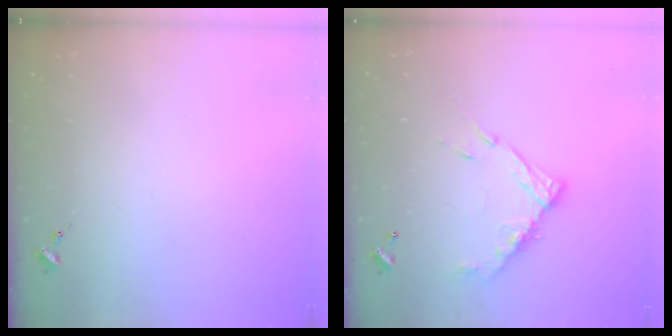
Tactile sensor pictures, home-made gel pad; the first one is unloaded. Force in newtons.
{"total": 13.3, "press": 13.3, "slide": 1.1}